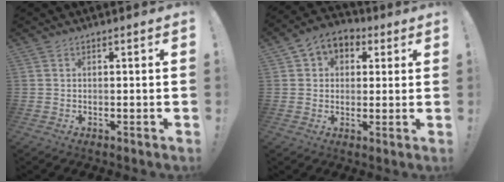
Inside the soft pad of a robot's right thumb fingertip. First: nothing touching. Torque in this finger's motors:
{"motor_torque": [0.12, 0.16, 0.49, 0.44, 0.18]}